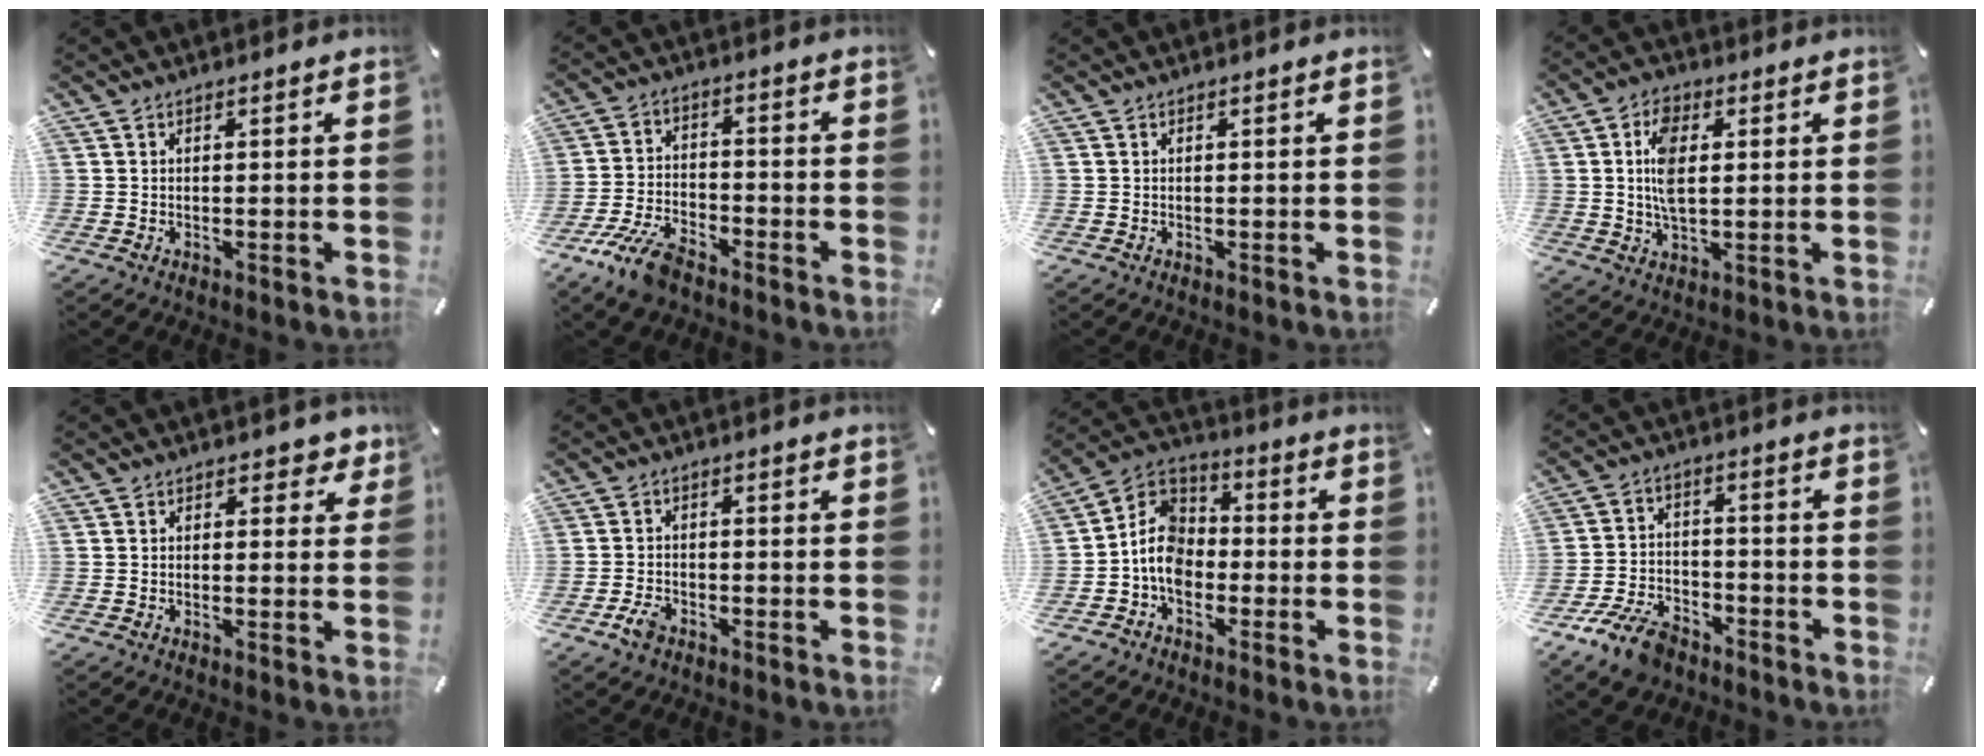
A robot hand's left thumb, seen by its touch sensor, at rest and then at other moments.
{"total": 9.7, "force": [-7.1, 4.0, 5.3], "torque": [-0.115, 0.030, -0.134]}
{"total": 0.0}
{"total": 8.4, "force": [1.2, 4.6, 6.9], "torque": [-0.142, 0.000, 0.013]}
{"total": 2.8, "force": [1.4, 1.9, 1.5], "torque": [-0.003, -0.003, 0.016]}
{"total": 3.5, "force": [-2.2, 2.1, 1.7], "torque": [-0.048, 0.005, -0.046]}
{"total": 9.3, "force": [-3.8, 6.9, 4.9], "torque": [-0.122, 0.016, -0.079]}
{"total": 10.4, "force": [-7.2, 5.8, 4.8], "torque": [-0.094, 0.043, -0.133]}